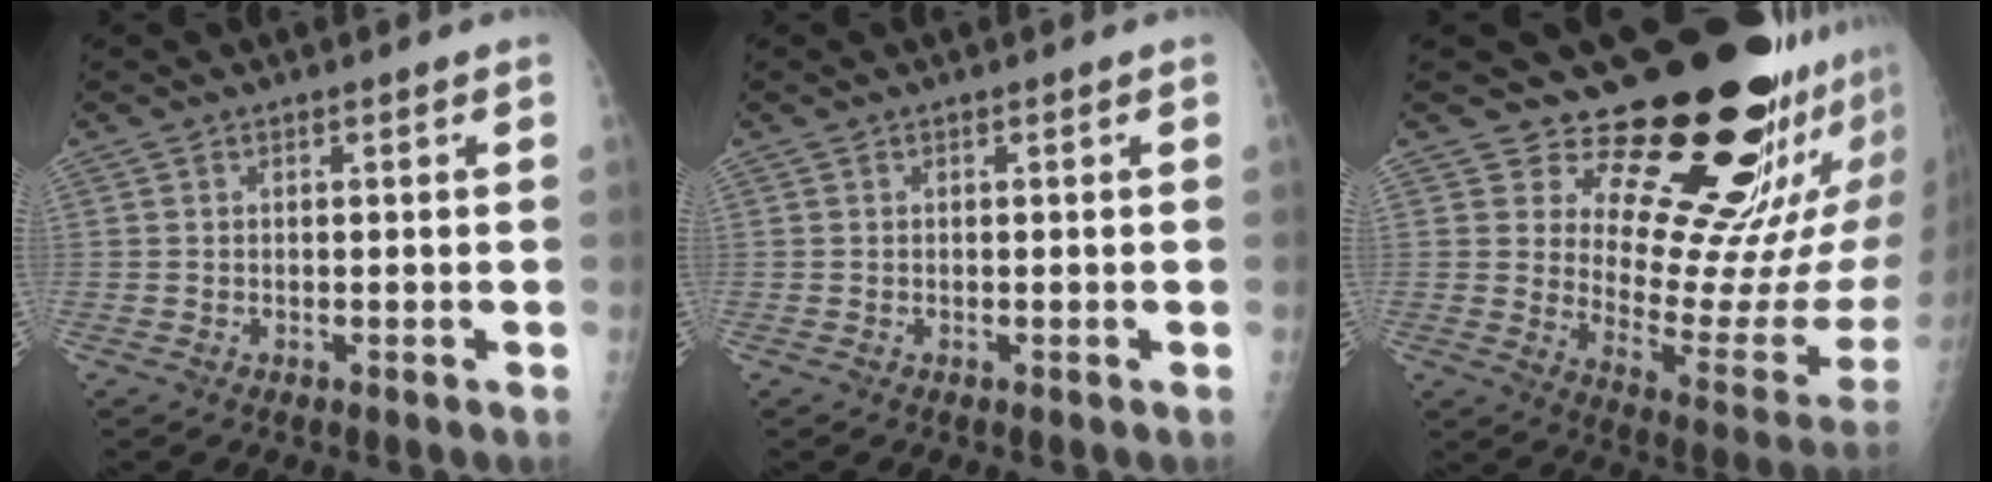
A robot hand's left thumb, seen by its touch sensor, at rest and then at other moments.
{"total": 0.0}
{"total": 24.4, "force": [16.8, 8.8, 15.4], "torque": [-0.179, -0.136, 0.238]}